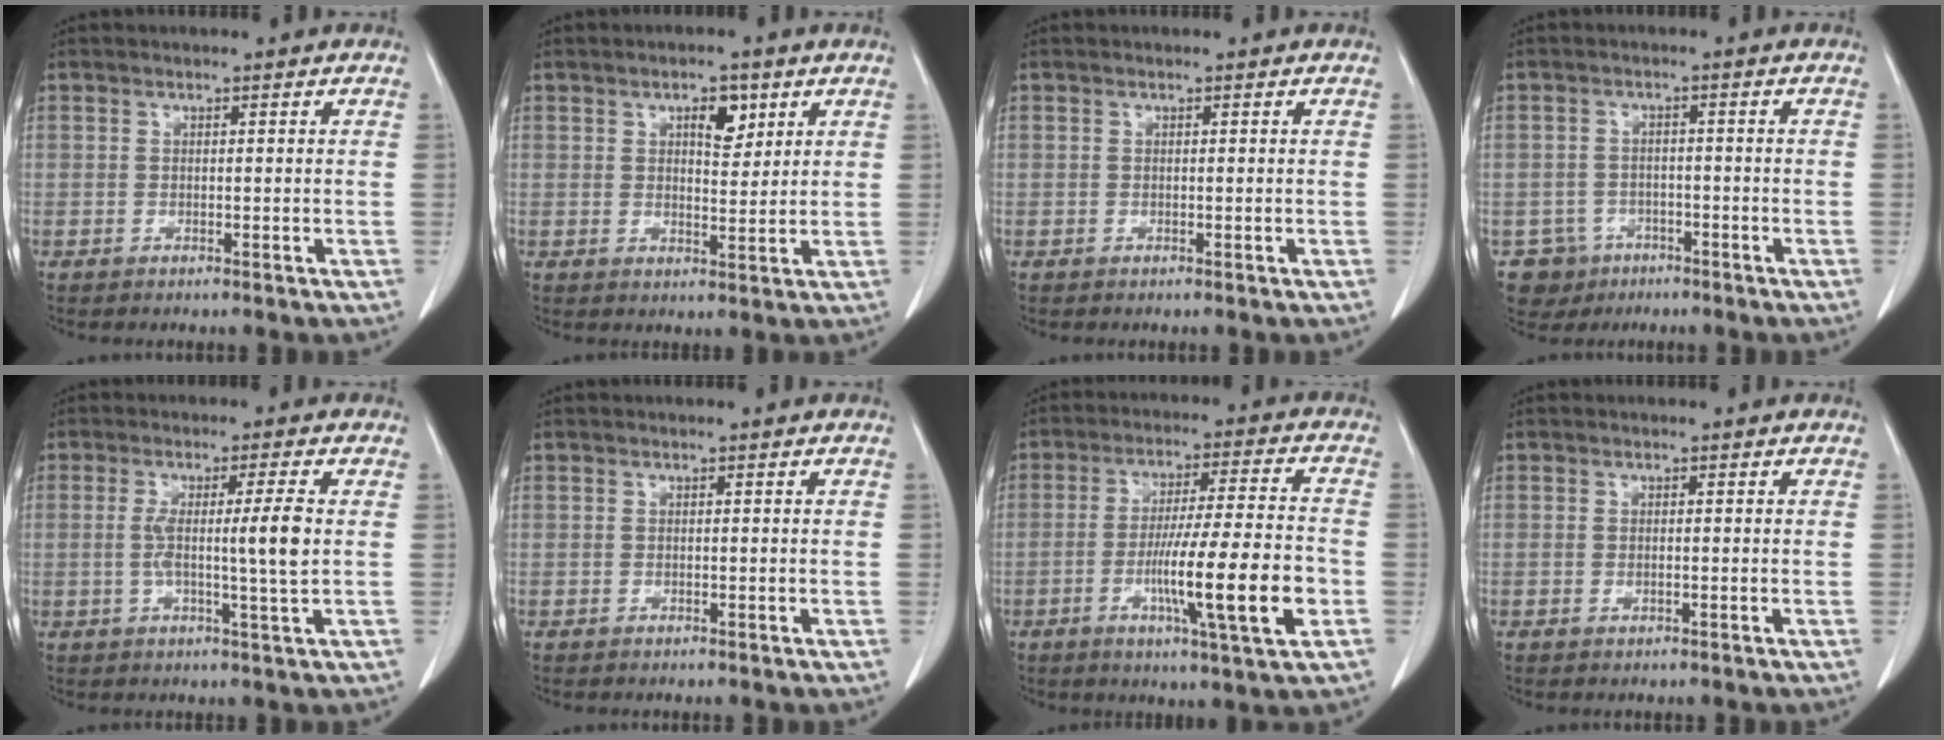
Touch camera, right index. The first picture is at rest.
{"total": 4.4, "force": [2.2, 1.9, 3.3], "torque": [-0.051, 0.000, 0.036]}
{"total": 0.0}
{"total": 5.2, "force": [-2.7, 4.4, -0.1], "torque": [0.001, 0.011, -0.037]}
{"total": 6.6, "force": [0.2, -1.0, 6.6], "torque": [-0.114, -0.003, 0.008]}
{"total": 0.0}
{"total": 14.3, "force": [-4.2, -0.1, 13.7], "torque": [-0.234, -0.011, -0.068]}
{"total": 0.5, "force": [-0.1, 0.1, 0.5], "torque": [-0.011, -0.002, 0.002]}